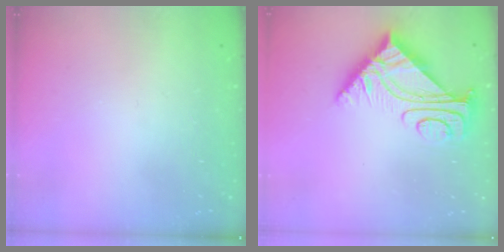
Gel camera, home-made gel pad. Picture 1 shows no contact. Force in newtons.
{"total": 7.9, "press": 7.8, "slide": 0.8}